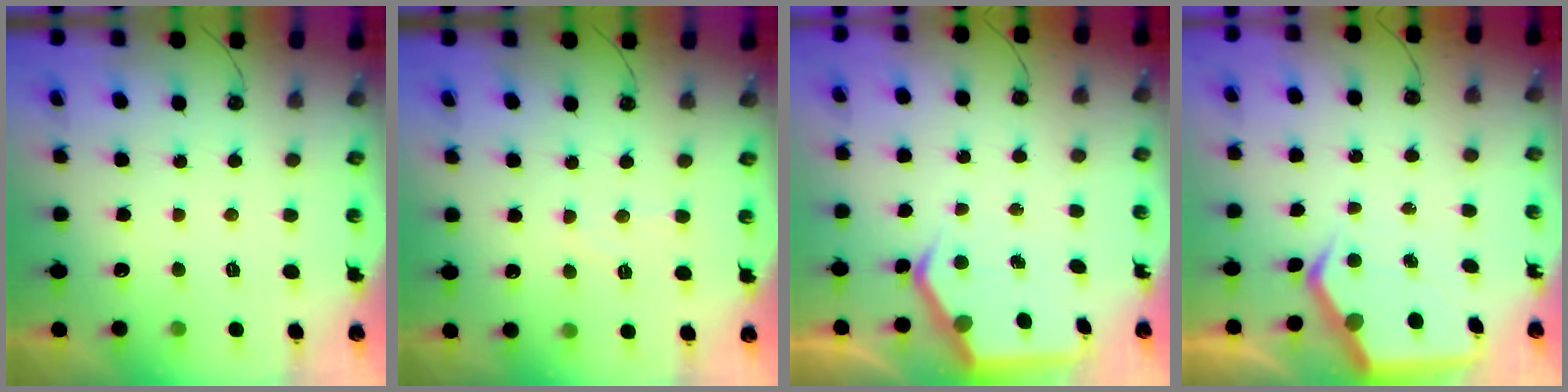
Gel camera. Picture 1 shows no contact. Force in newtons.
{"total": 5.4, "press": 5.3, "slide": 1.0}
{"total": 6.2, "press": 6.2, "slide": 0.2}
{"total": 6.0, "press": 6.0, "slide": 0.6}